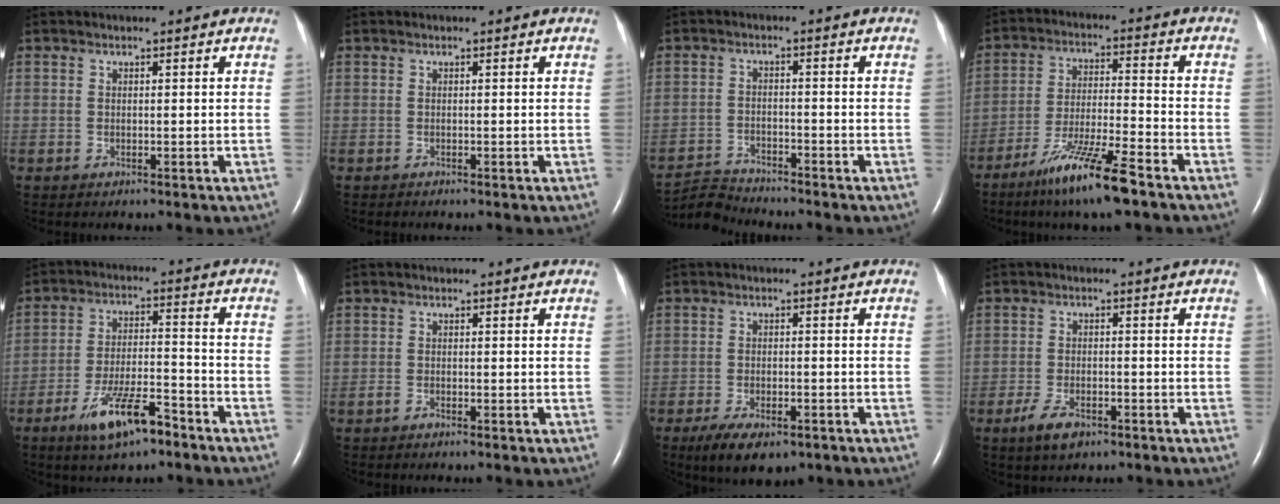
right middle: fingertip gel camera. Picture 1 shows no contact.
{"total": 0.0}
{"total": 4.5, "force": [-4.4, -0.6, -1.1], "torque": [0.017, -0.013, -0.082]}
{"total": 11.4, "force": [-7.9, 0.3, 8.3], "torque": [-0.161, -0.031, -0.146]}
{"total": 10.1, "force": [-6.7, 2.4, 7.2], "torque": [-0.134, -0.006, -0.116]}
{"total": 0.7, "force": [-0.6, 0.2, 0.3], "torque": [-0.007, 0.001, -0.009]}
{"total": 7.7, "force": [-5.1, 3.2, 4.8], "torque": [-0.078, -0.009, -0.078]}
{"total": 4.5, "force": [-2.8, 1.9, 2.9], "torque": [-0.065, -0.004, -0.047]}